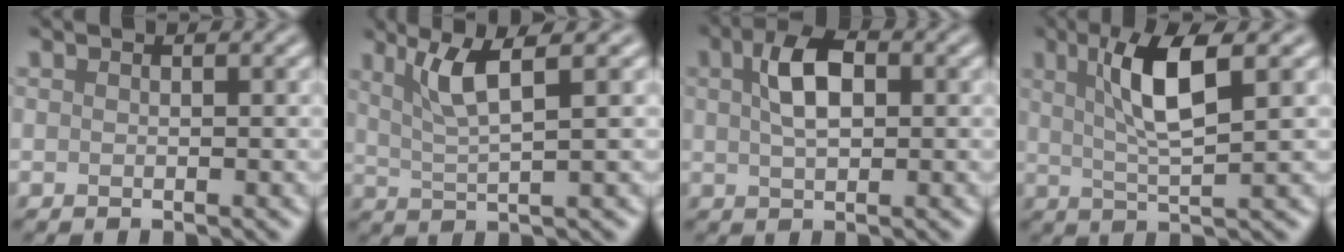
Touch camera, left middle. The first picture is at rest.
{"total": 4.2, "force": [2.0, 0.7, 3.7], "torque": [-0.069, 0.003, 0.040]}
{"total": 4.2, "force": [1.1, 2.2, 3.4], "torque": [-0.066, 0.010, 0.015]}
{"total": 5.7, "force": [1.9, 1.1, 5.2], "torque": [-0.099, 0.004, 0.036]}